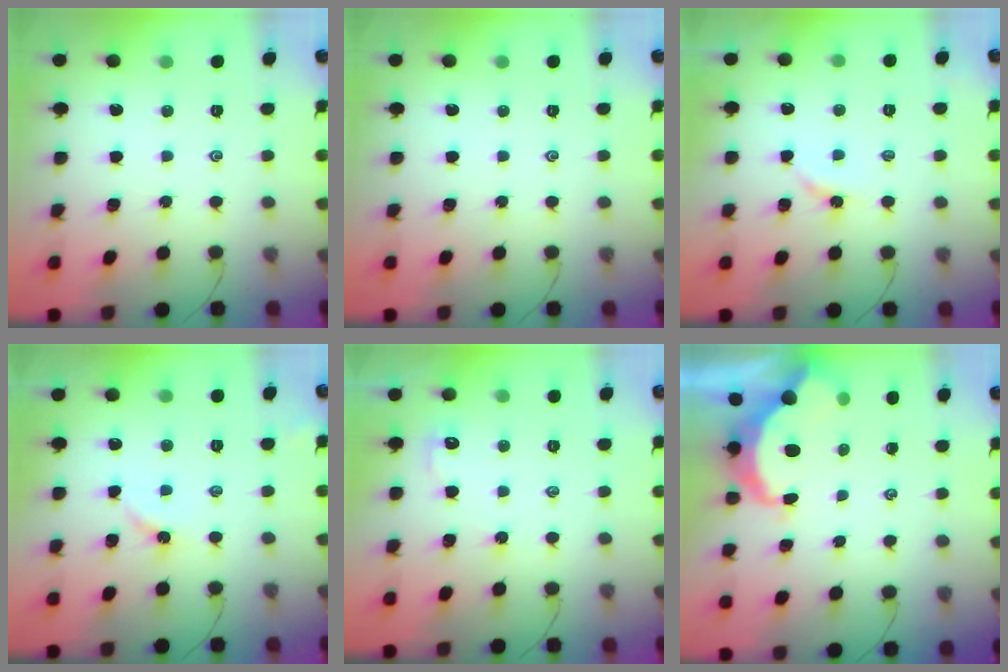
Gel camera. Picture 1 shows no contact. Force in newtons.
{"total": 0.0}
{"total": 2.9, "press": 2.9, "slide": 0.3}
{"total": 3.7, "press": 3.7, "slide": 0.5}
{"total": 1.8, "press": 1.8, "slide": 0.3}
{"total": 7.3, "press": 7.3, "slide": 0.4}